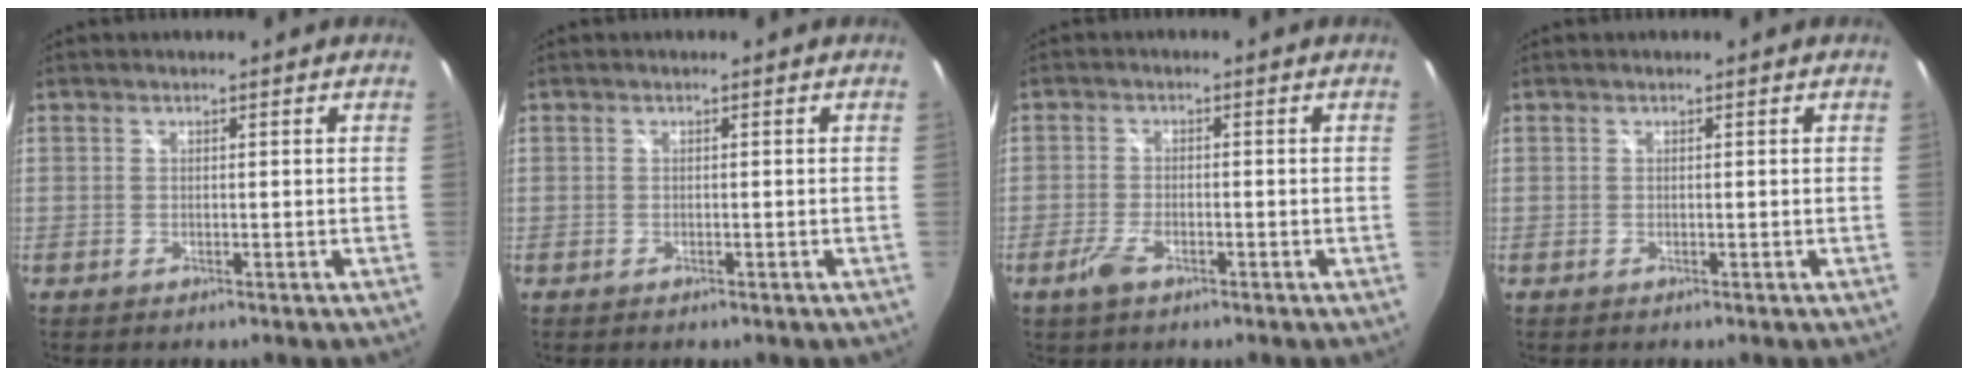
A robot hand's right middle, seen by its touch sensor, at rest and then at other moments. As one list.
[{"total": 0.9, "force": [-0.7, 0.4, 0.5], "torque": [-0.009, -0.003, -0.010]}, {"total": 3.5, "force": [-2.2, 1.5, 2.3], "torque": [-0.059, -0.004, -0.041]}, {"total": 0.0}]